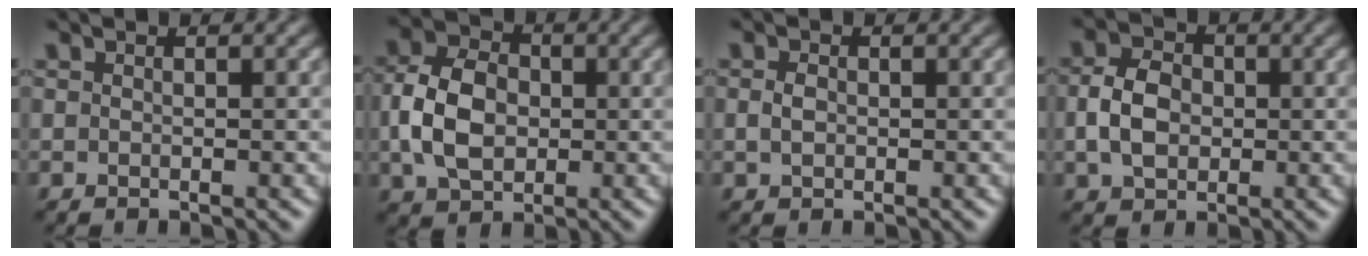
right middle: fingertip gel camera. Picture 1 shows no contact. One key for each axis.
{"total": 6.4, "fx": -0.3, "fy": 4.7, "fz": 4.4, "tx": -0.092, "ty": 0.006, "tz": -0.013}
{"total": 1.3, "fx": 0.0, "fy": 0.9, "fz": 0.9, "tx": -0.020, "ty": 0.000, "tz": 0.001}
{"total": 4.3, "fx": -0.2, "fy": 3.2, "fz": 2.8, "tx": -0.059, "ty": 0.003, "tz": -0.009}